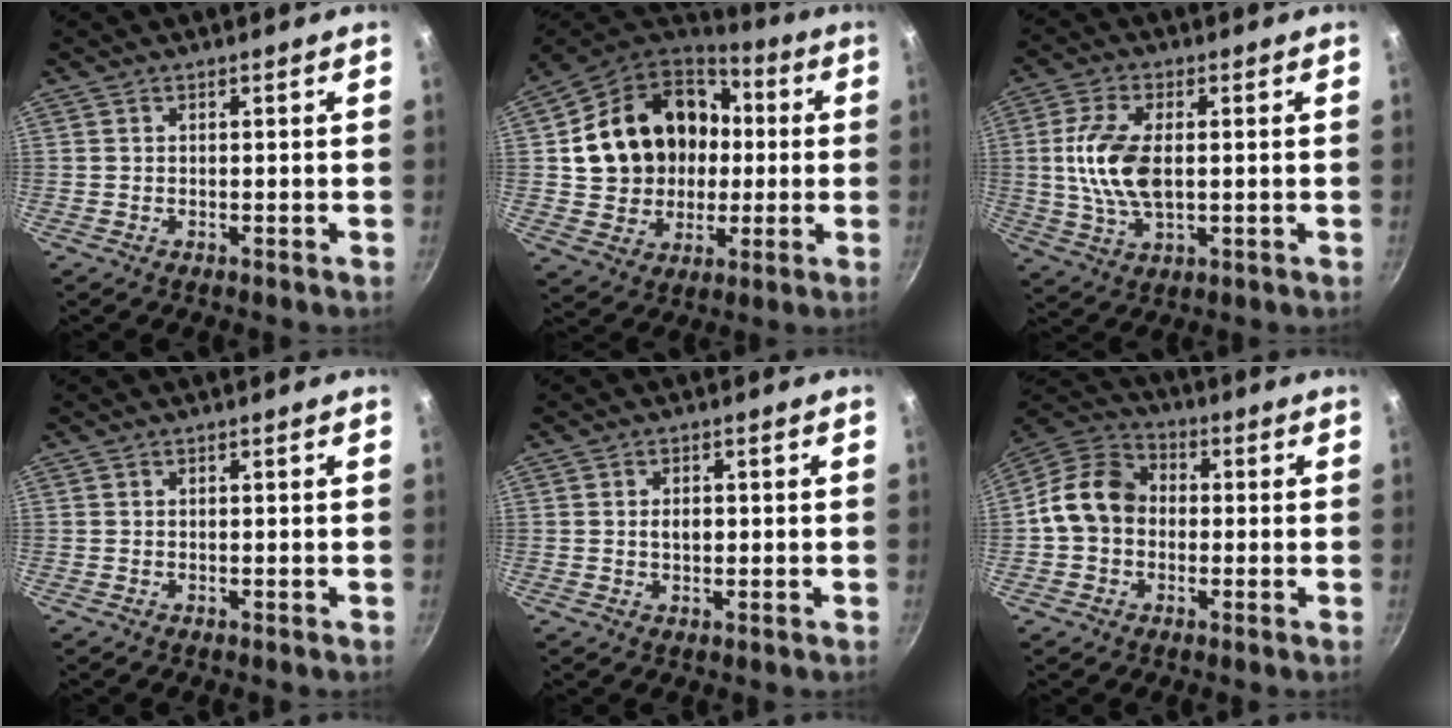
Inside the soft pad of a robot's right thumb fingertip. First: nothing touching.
{"total": 21.6, "force": [2.2, 17.9, 11.9], "torque": [-0.193, 0.037, 0.047]}
{"total": 11.2, "force": [0.6, 5.8, 9.5], "torque": [-0.191, 0.001, 0.009]}
{"total": 0.0}
{"total": 2.5, "force": [0.1, 1.6, 1.9], "torque": [-0.023, 0.004, 0.000]}
{"total": 11.2, "force": [-0.6, 9.1, 6.5], "torque": [-0.084, 0.030, -0.033]}